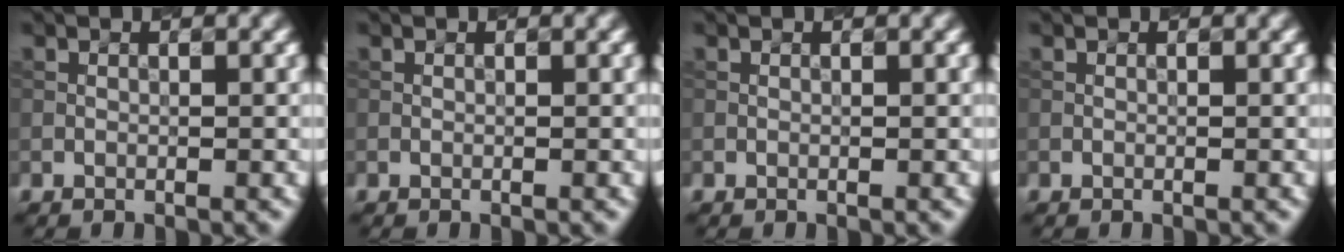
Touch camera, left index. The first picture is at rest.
{"total": 0.0}
{"total": 0.0}
{"total": 0.0}